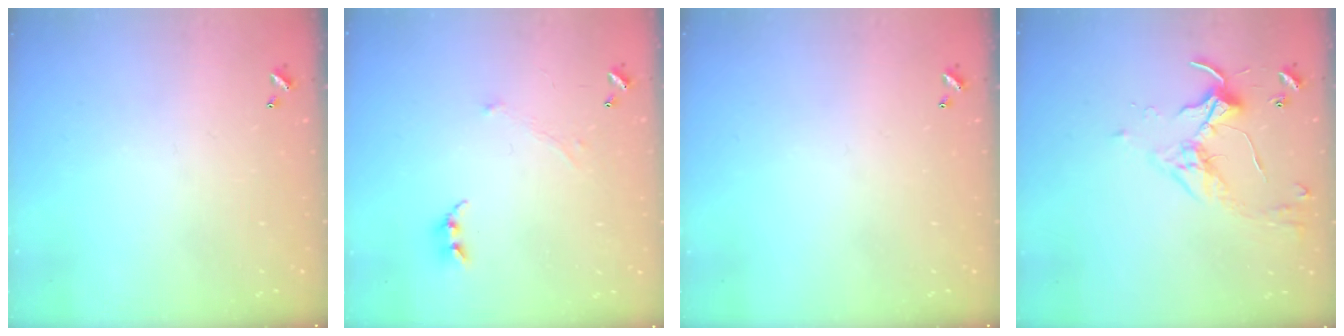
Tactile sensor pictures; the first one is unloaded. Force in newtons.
{"total": 0.7, "press": 0.0, "slide": 0.7}
{"total": 0.0}
{"total": 3.5, "press": 3.4, "slide": 0.8}